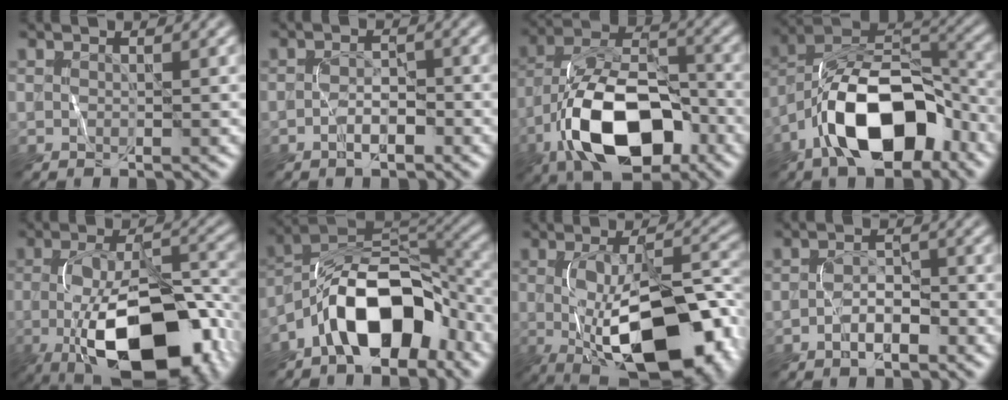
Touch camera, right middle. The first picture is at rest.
{"total": 1.7, "force": [-0.8, 0.8, 1.2], "torque": [-0.017, 0.012, -0.016]}
{"total": 12.1, "force": [-5.6, 6.1, 8.8], "torque": [-0.162, 0.011, -0.105]}
{"total": 11.7, "force": [-6.0, 5.5, 8.4], "torque": [-0.143, 0.021, -0.114]}
{"total": 13.6, "force": [-5.5, 6.0, 10.8], "torque": [-0.179, -0.006, -0.083]}
{"total": 9.5, "force": [-5.0, 4.4, 6.8], "torque": [-0.104, 0.027, -0.098]}
{"total": 13.5, "force": [-4.1, 5.9, 11.4], "torque": [-0.173, -0.012, -0.055]}
{"total": 2.2, "force": [-1.2, 1.1, 1.5], "torque": [-0.021, 0.016, -0.023]}